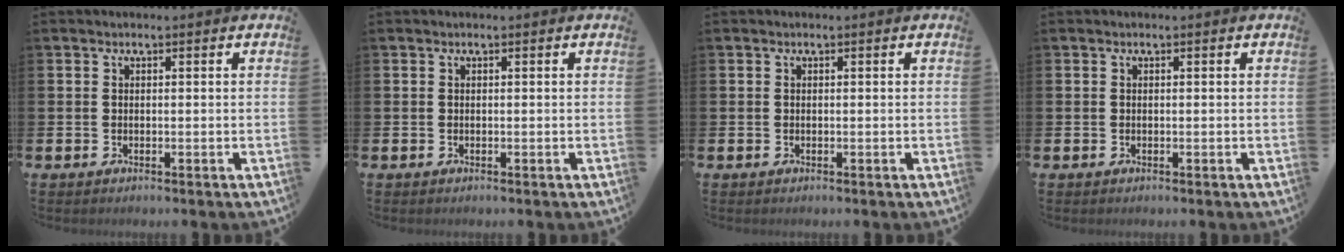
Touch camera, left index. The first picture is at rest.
{"total": 0.0}
{"total": 0.0}
{"total": 0.0}